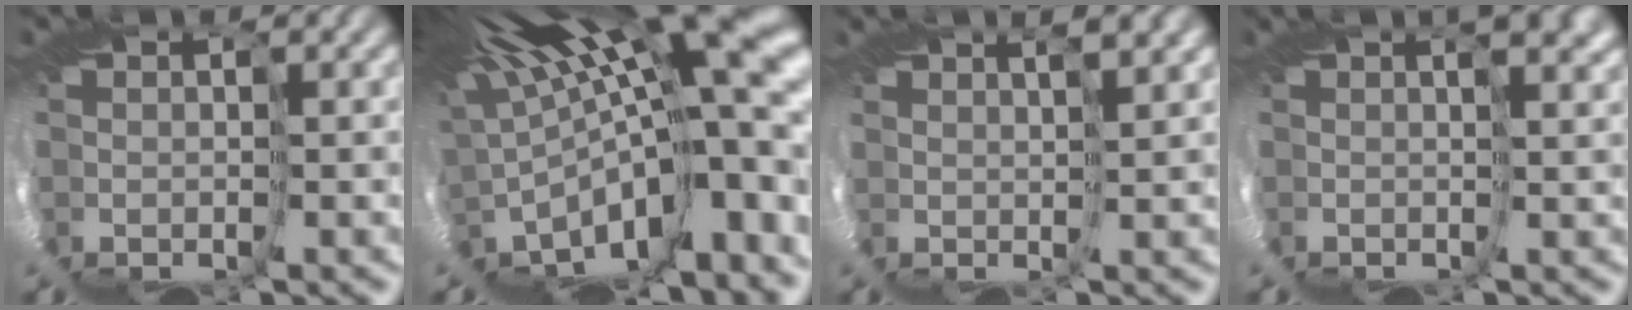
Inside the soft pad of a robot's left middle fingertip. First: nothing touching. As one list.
[{"total": 12.0, "force": [3.6, 1.8, 11.4], "torque": [-0.162, -0.037, 0.085]}, {"total": 4.2, "force": [2.8, -2.8, -1.4], "torque": [0.012, 0.009, 0.051]}, {"total": 2.0, "force": [1.0, -1.6, 0.6], "torque": [-0.008, -0.004, 0.026]}]